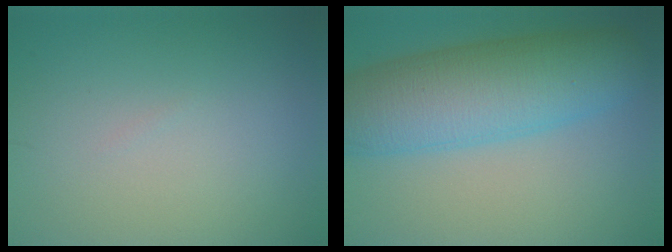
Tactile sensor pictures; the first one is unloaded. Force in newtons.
{"total": 9.8, "press": 9.8, "slide": 0.1}